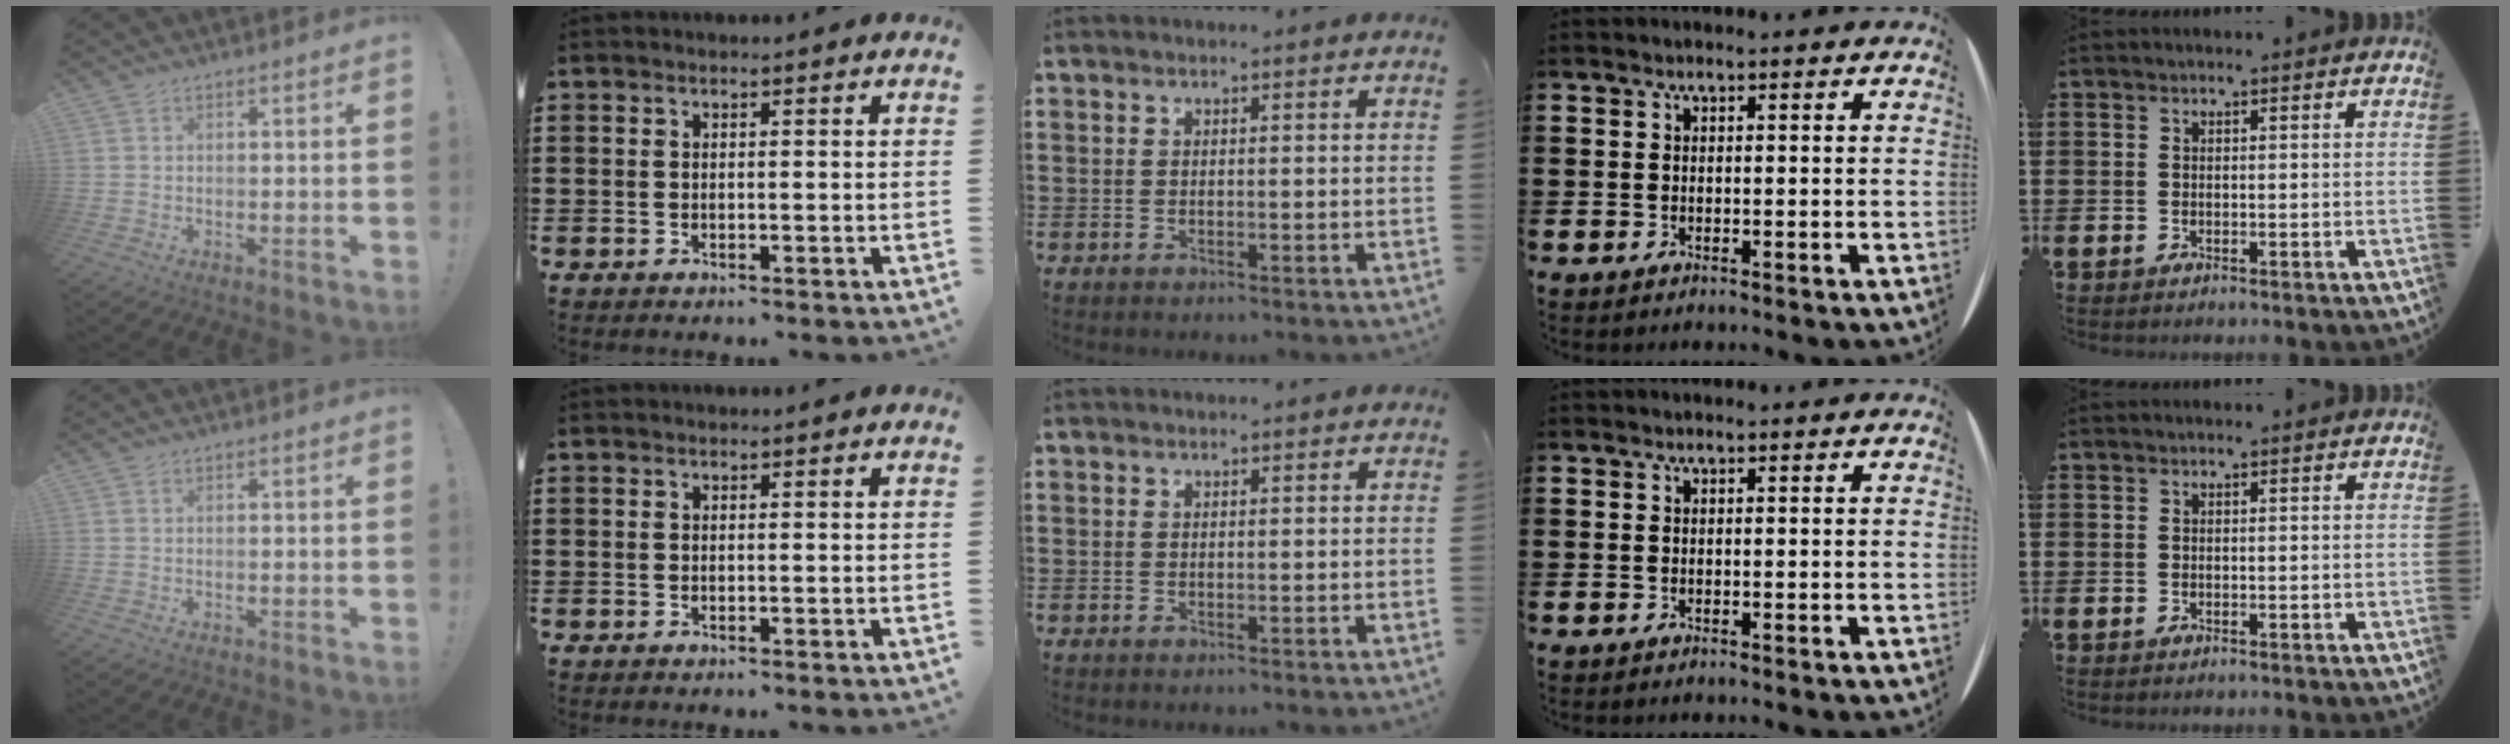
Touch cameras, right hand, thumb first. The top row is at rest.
{}